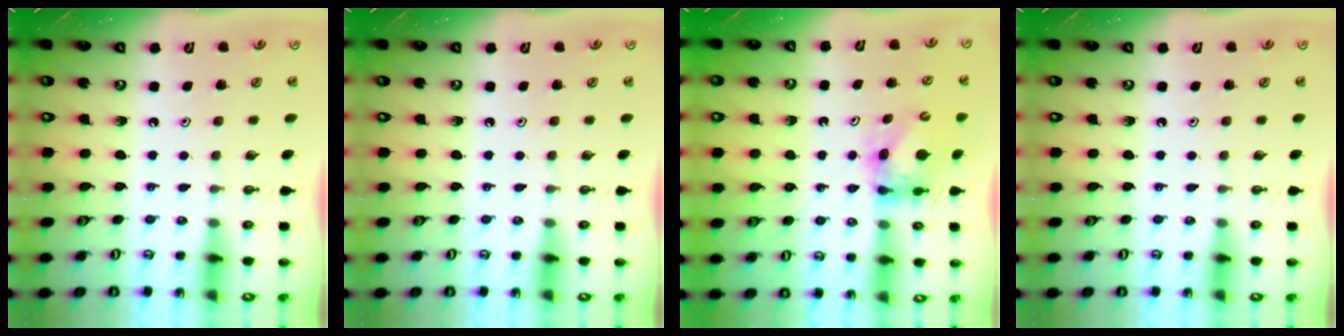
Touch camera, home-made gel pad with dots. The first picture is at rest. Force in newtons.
{"total": 0.0}
{"total": 5.9, "press": 5.9, "slide": 0.7}
{"total": 0.0}